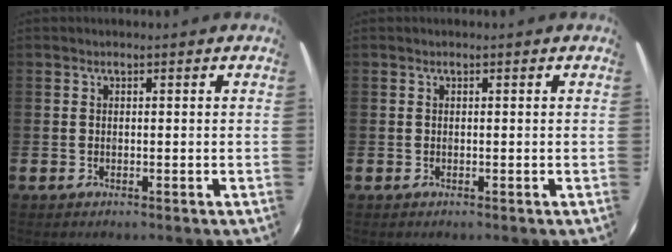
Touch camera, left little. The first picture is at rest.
{"total": 0.0}